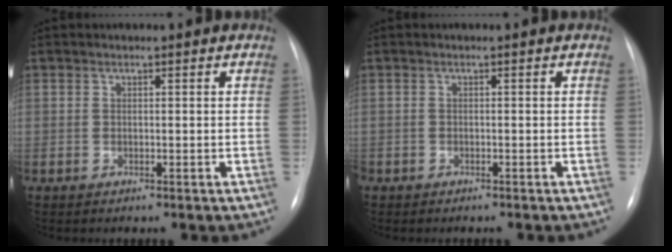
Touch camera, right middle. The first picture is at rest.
{"total": 0.9, "force": [-0.7, 0.5, 0.1], "torque": [-0.007, 0.002, -0.012]}